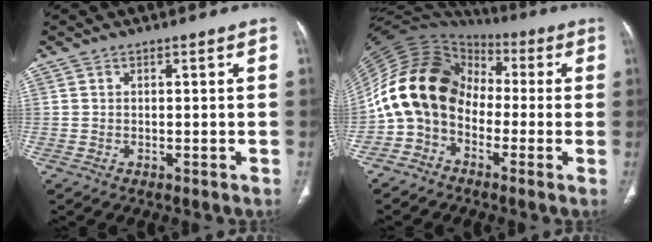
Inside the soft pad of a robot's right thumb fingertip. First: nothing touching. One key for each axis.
{"total": 14.6, "fx": -2.1, "fy": 11.5, "fz": 8.8, "tx": -0.147, "ty": 0.063, "tz": -0.052}